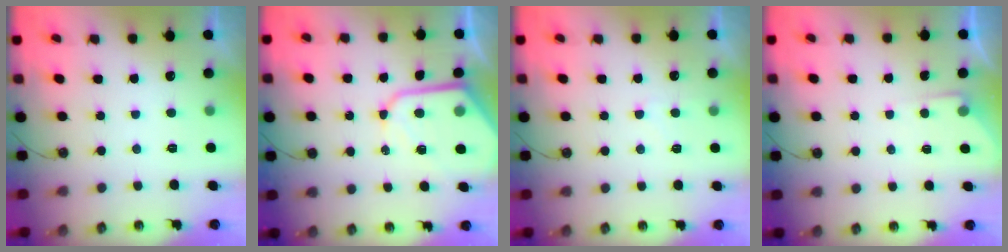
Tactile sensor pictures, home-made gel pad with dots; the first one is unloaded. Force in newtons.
{"total": 11.6, "press": 11.6, "slide": 1.0}
{"total": 5.2, "press": 5.1, "slide": 0.7}
{"total": 3.6, "press": 3.6, "slide": 0.6}